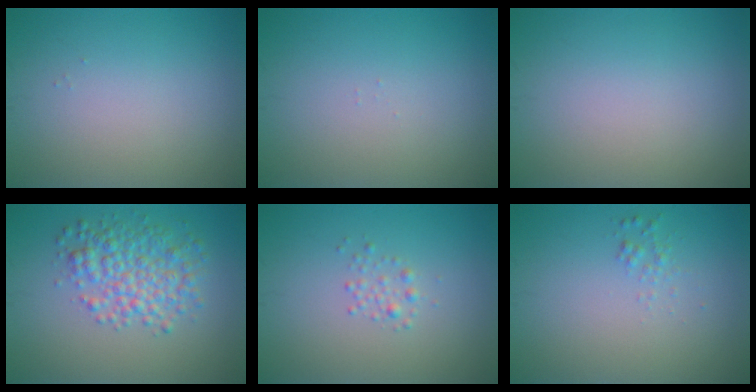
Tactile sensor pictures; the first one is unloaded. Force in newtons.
{"total": 0.0}
{"total": 0.0}
{"total": 4.7, "press": 4.7, "slide": 0.0}
{"total": 1.1, "press": 1.1, "slide": 0.0}
{"total": 0.8, "press": 0.8, "slide": 0.0}